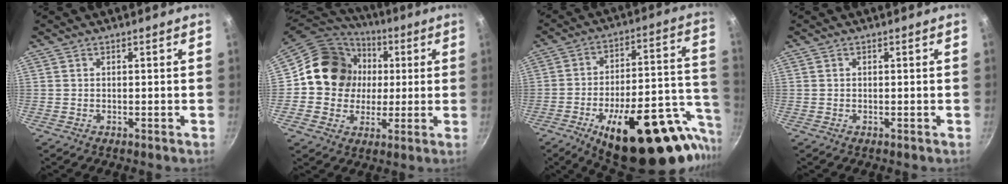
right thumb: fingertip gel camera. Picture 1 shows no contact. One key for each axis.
{"total": 16.2, "fx": 1.7, "fy": 14.6, "fz": 6.8, "tx": -0.092, "ty": 0.017, "tz": 0.019}
{"total": 31.6, "fx": -15.9, "fy": 12.6, "fz": 24.2, "tx": -0.281, "ty": 0.072, "tz": -0.220}
{"total": 0.0}